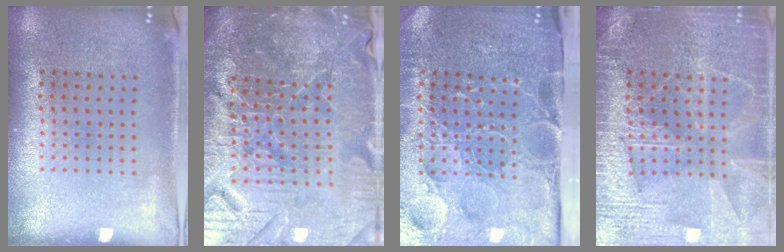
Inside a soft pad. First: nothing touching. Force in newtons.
{"total": 6.5, "press": 5.9, "slide": 2.8}
{"total": 5.2, "press": 4.2, "slide": 3.0}
{"total": 4.0, "press": 4.0, "slide": 0.6}